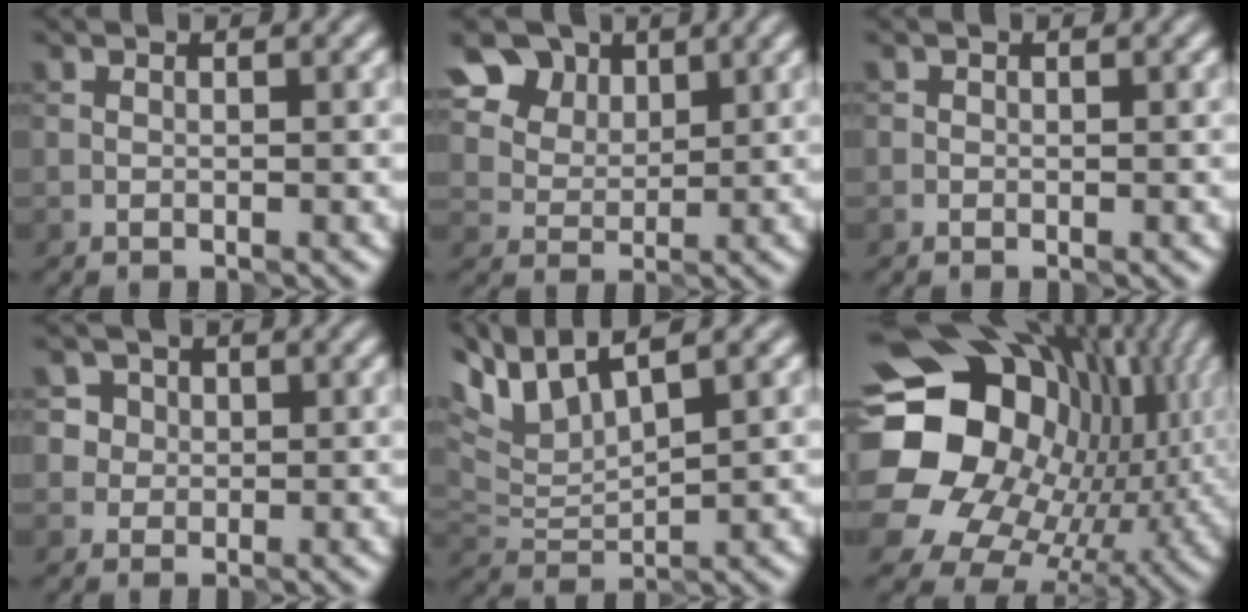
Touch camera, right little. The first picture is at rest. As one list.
[{"total": 9.9, "force": [5.5, 6.9, 4.4], "torque": [-0.103, 0.025, 0.094]}, {"total": 0.0}, {"total": 4.9, "force": [2.3, 3.9, 1.8], "torque": [-0.020, 0.016, 0.027]}, {"total": 6.0, "force": [4.3, 1.5, 3.8], "torque": [-0.089, 0.019, 0.084]}, {"total": 20.1, "force": [2.4, 16.6, 11.2], "torque": [-0.218, -0.017, 0.056]}]